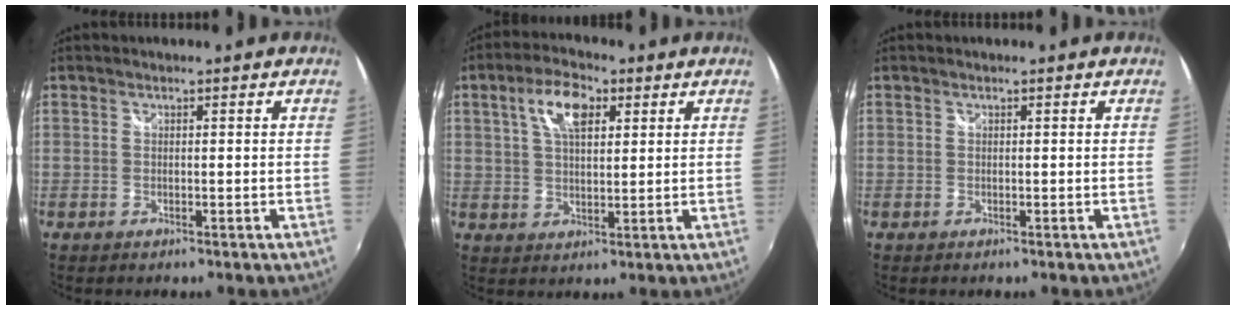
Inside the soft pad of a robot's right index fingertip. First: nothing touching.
{"total": 8.2, "force": [3.3, 4.0, 6.4], "torque": [-0.118, 0.019, 0.056]}
{"total": 0.0}